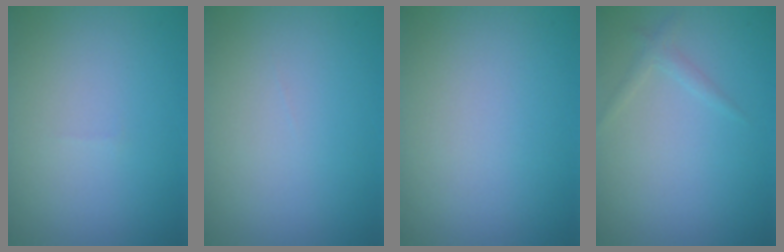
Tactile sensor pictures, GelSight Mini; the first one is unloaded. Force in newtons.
{"total": 0.0}
{"total": 0.0}
{"total": 1.0, "press": 1.0, "slide": 0.0}